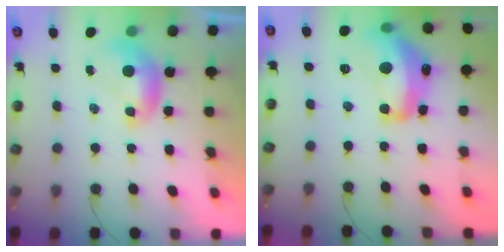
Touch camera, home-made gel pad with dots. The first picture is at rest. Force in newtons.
{"total": 12.7, "press": 12.7, "slide": 0.9}